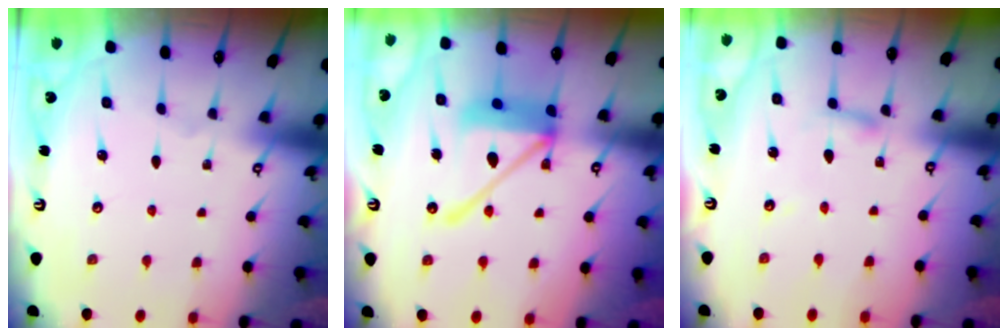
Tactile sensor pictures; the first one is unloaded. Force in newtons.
{"total": 15.1, "press": 14.9, "slide": 2.2}
{"total": 2.4, "press": 2.4, "slide": 0.1}